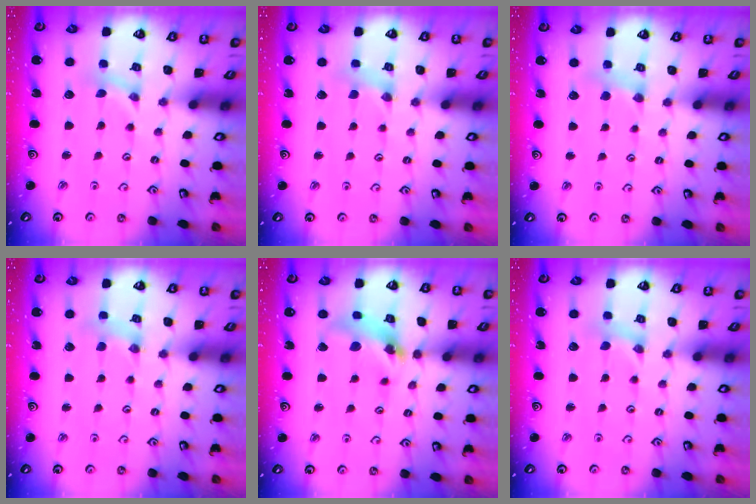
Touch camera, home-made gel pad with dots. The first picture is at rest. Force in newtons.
{"total": 0.0}
{"total": 4.4, "press": 4.4, "slide": 0.5}
{"total": 1.3, "press": 1.2, "slide": 0.3}
{"total": 11.4, "press": 11.3, "slide": 1.5}
{"total": 0.0}